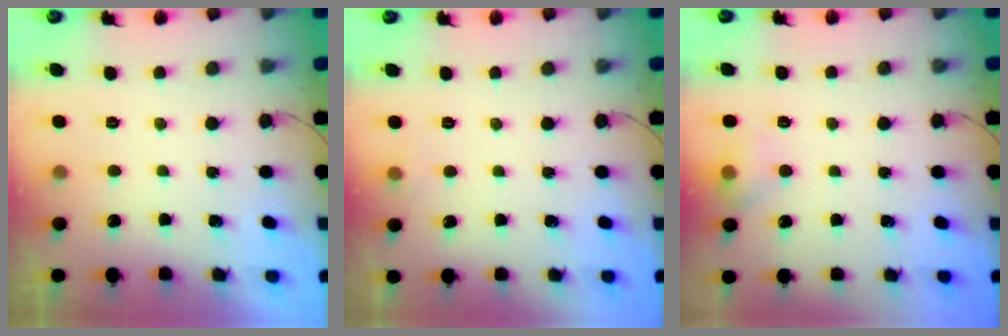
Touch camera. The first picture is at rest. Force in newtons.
{"total": 3.1, "press": 2.8, "slide": 1.4}
{"total": 6.2, "press": 6.1, "slide": 1.3}